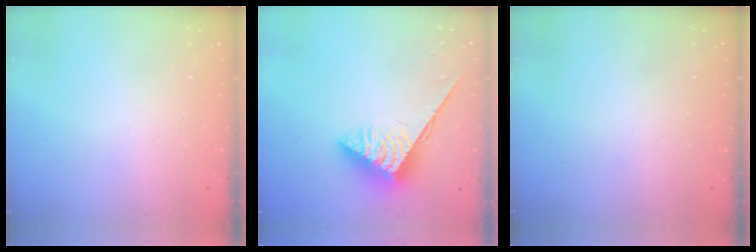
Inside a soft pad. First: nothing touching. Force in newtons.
{"total": 5.6, "press": 5.5, "slide": 0.5}
{"total": 0.0}